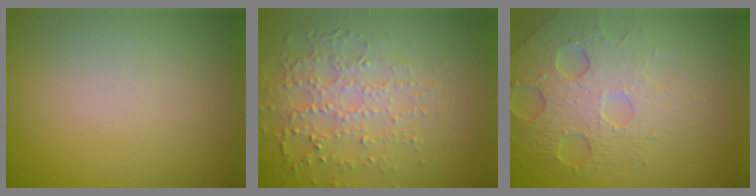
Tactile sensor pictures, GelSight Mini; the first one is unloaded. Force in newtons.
{"total": 5.0, "press": 3.5, "slide": 3.5}
{"total": 6.3, "press": 4.7, "slide": 4.3}